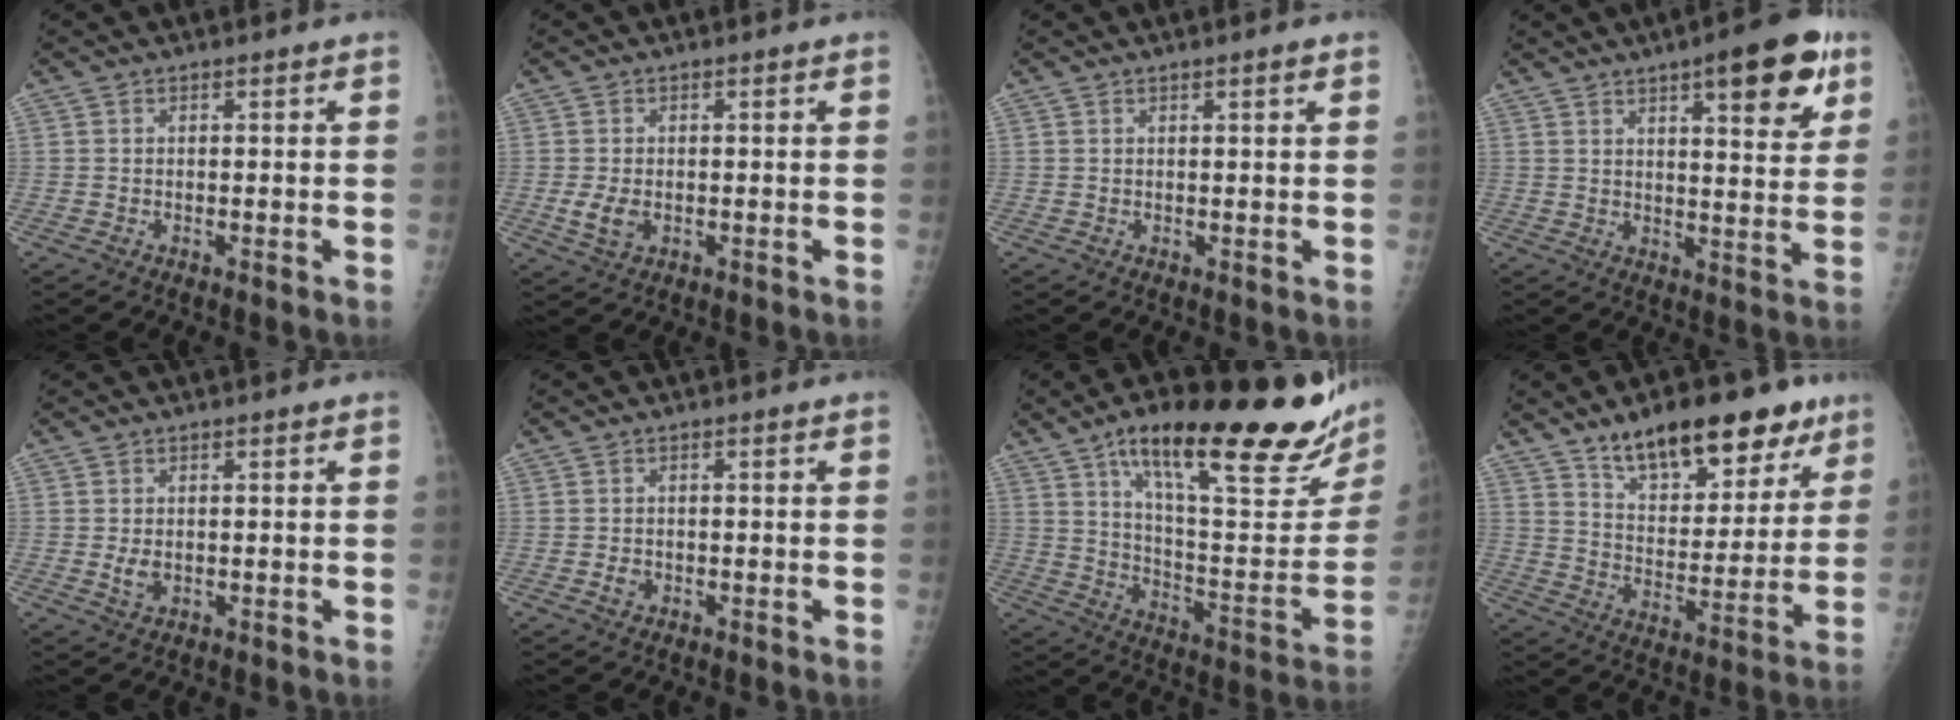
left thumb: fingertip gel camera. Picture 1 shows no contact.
{"total": 3.4, "force": [-0.4, 2.1, 2.7], "torque": [-0.055, -0.007, -0.004]}
{"total": 1.3, "force": [0.8, 0.0, 1.0], "torque": [-0.014, -0.003, 0.012]}
{"total": 14.3, "force": [7.6, 4.1, 11.4], "torque": [-0.125, -0.029, 0.099]}
{"total": 2.4, "force": [0.2, 1.4, 1.9], "torque": [-0.030, -0.006, 0.009]}
{"total": 1.3, "force": [-0.4, 1.0, 0.7], "torque": [-0.010, 0.001, -0.005]}
{"total": 31.1, "force": [18.9, 7.8, 23.5], "torque": [-0.316, -0.055, 0.294]}
{"total": 20.0, "force": [13.0, 9.0, 12.3], "torque": [-0.134, -0.052, 0.207]}